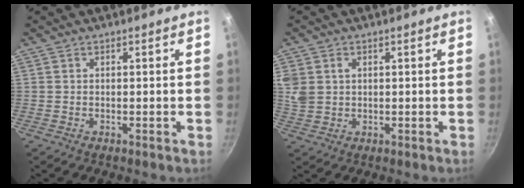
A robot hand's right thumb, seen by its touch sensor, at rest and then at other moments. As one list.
[{"total": 5.8, "force": [1.6, 4.6, 3.2], "torque": [-0.063, 0.002, 0.037]}]